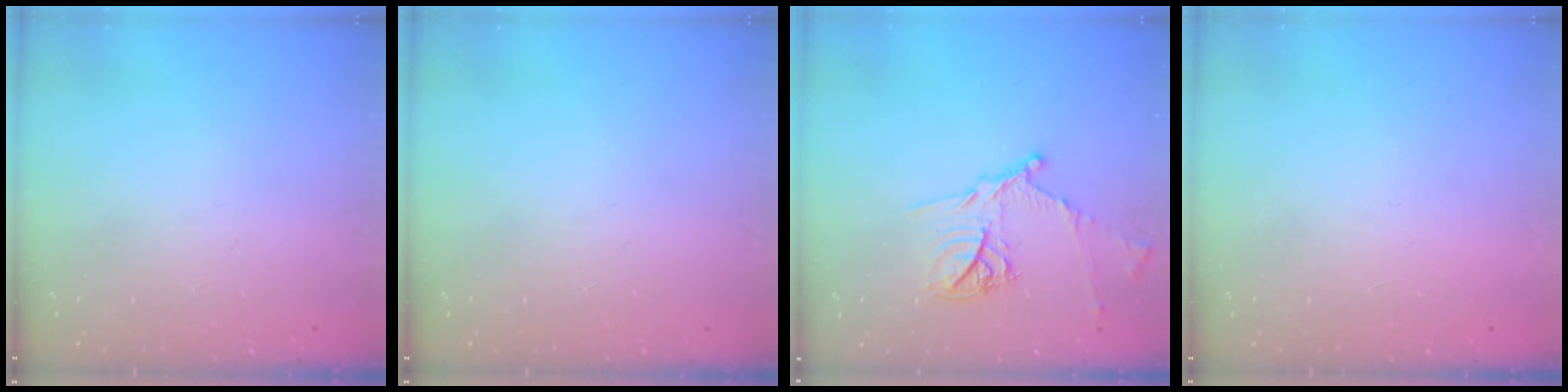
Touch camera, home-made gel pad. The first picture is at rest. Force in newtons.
{"total": 0.0}
{"total": 13.6, "press": 13.6, "slide": 1.1}
{"total": 1.5, "press": 1.5, "slide": 0.1}